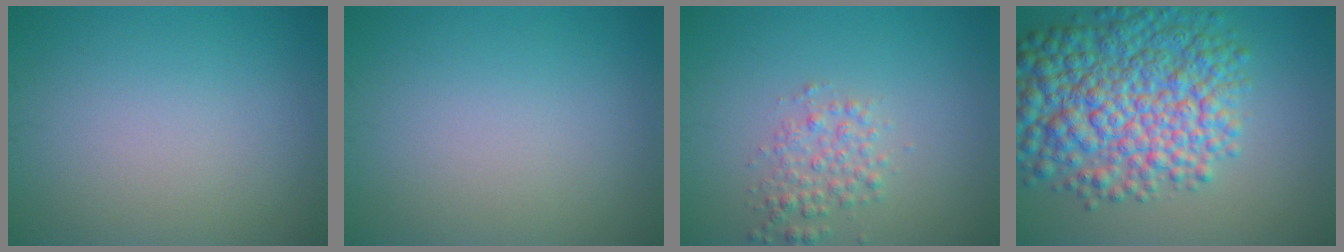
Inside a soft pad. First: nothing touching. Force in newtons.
{"total": 0.0}
{"total": 2.4, "press": 2.4, "slide": 0.1}
{"total": 10.6, "press": 10.6, "slide": 0.2}